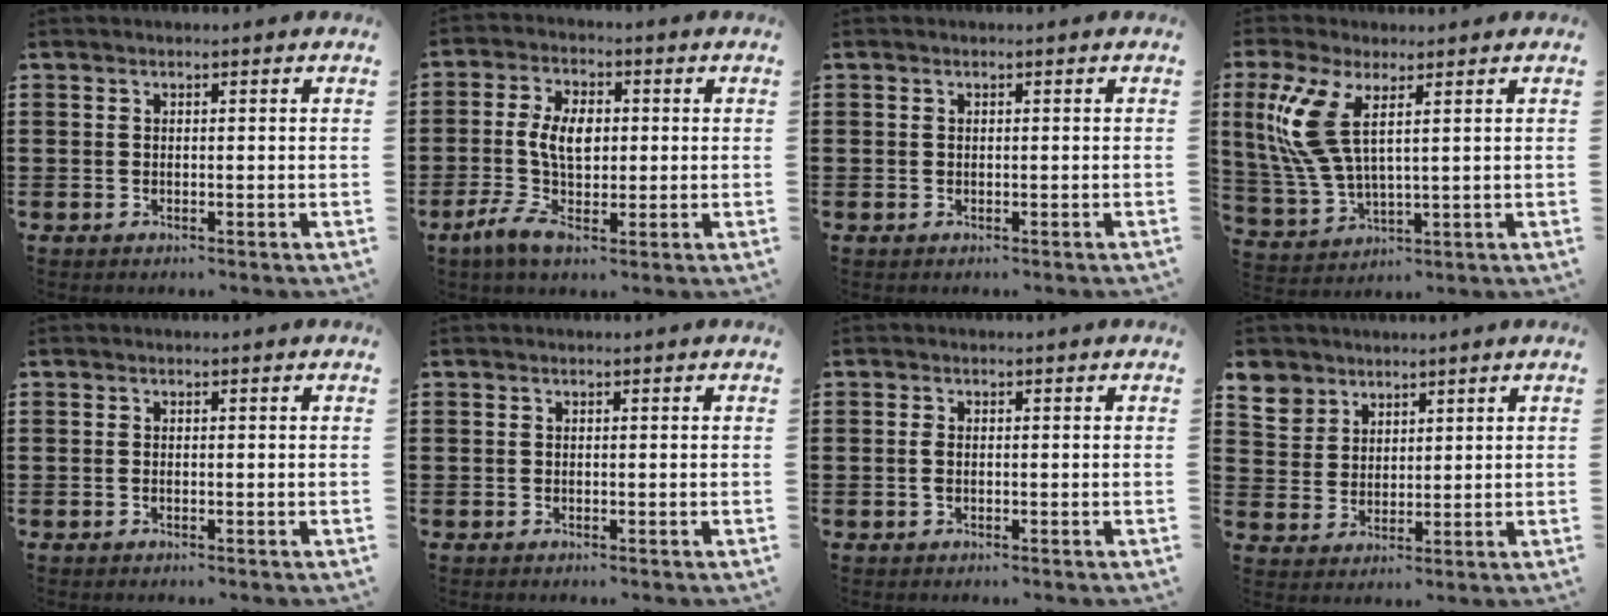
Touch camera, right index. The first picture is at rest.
{"total": 8.0, "force": [0.1, 4.5, 6.6], "torque": [-0.154, 0.004, -0.006]}
{"total": 0.0}
{"total": 8.8, "force": [3.2, 3.4, 7.5], "torque": [-0.190, -0.005, 0.050]}
{"total": 0.0}
{"total": 0.0}
{"total": 1.3, "force": [-0.2, 0.6, 1.1], "torque": [-0.023, 0.002, -0.005]}
{"total": 5.5, "force": [3.8, 3.9, 0.3], "torque": [-0.033, 0.006, 0.074]}